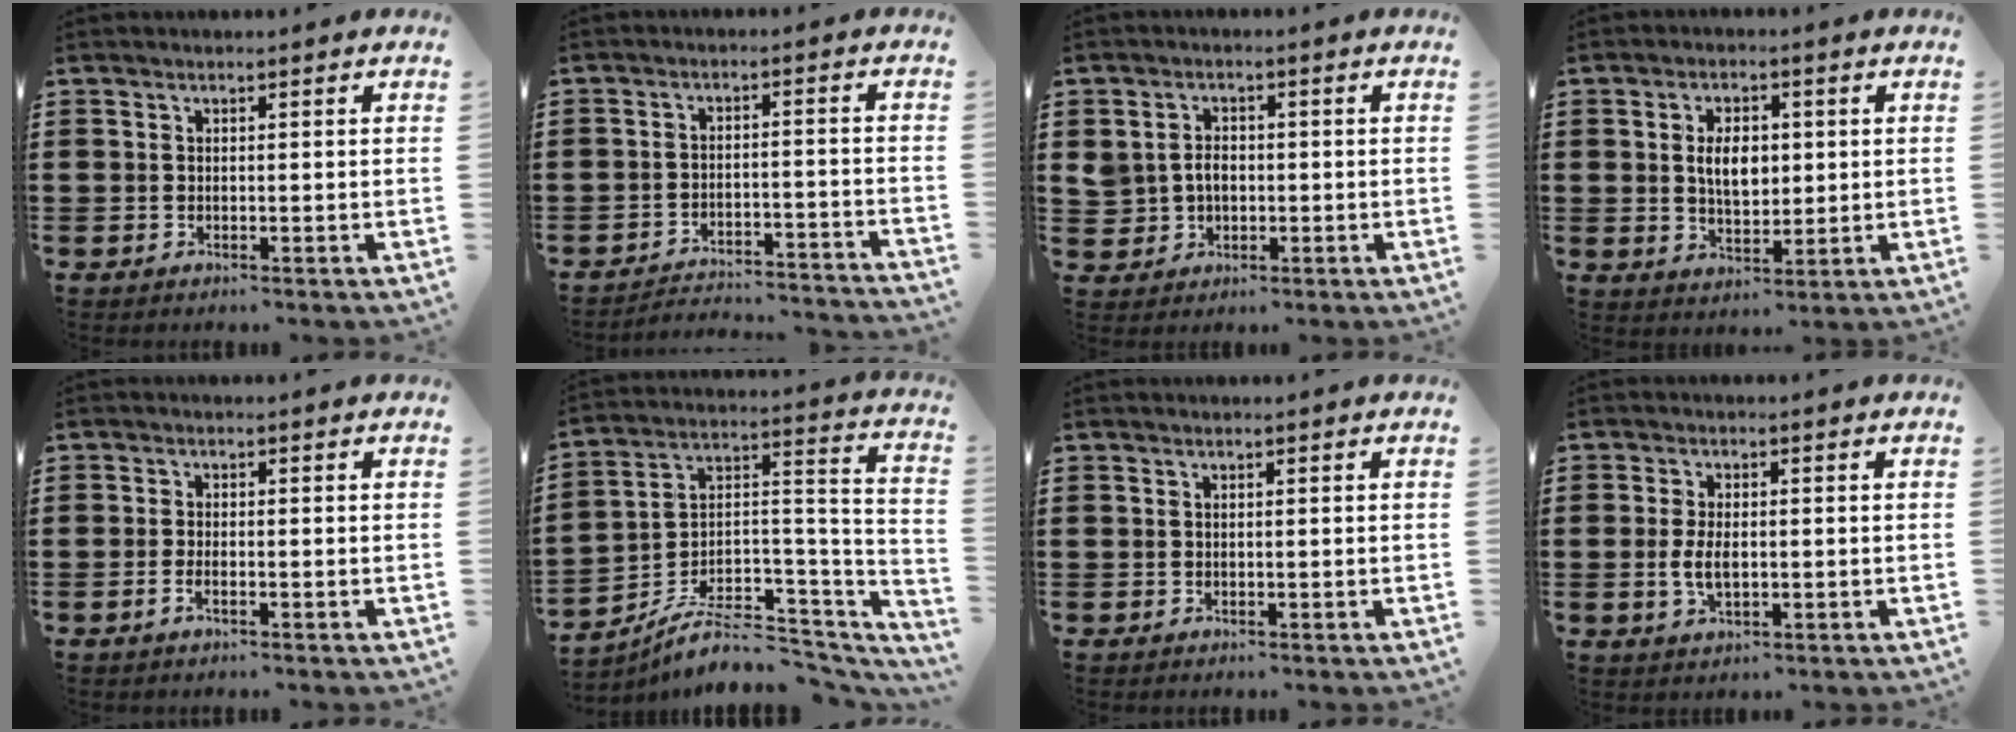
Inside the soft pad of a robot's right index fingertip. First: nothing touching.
{"total": 3.6, "force": [-3.5, 0.2, 0.7], "torque": [-0.019, 0.001, -0.076]}
{"total": 3.4, "force": [-0.1, 2.9, 1.8], "torque": [-0.051, 0.007, -0.007]}
{"total": 5.3, "force": [0.5, 3.1, 4.2], "torque": [-0.072, 0.005, 0.002]}
{"total": 1.2, "force": [-0.6, 0.2, 1.0], "torque": [-0.019, -0.003, -0.010]}
{"total": 7.2, "force": [-5.3, 3.0, 3.7], "torque": [-0.067, 0.003, -0.101]}
{"total": 0.0}
{"total": 3.5, "force": [-0.2, 1.8, 3.0], "torque": [-0.066, 0.002, -0.006]}